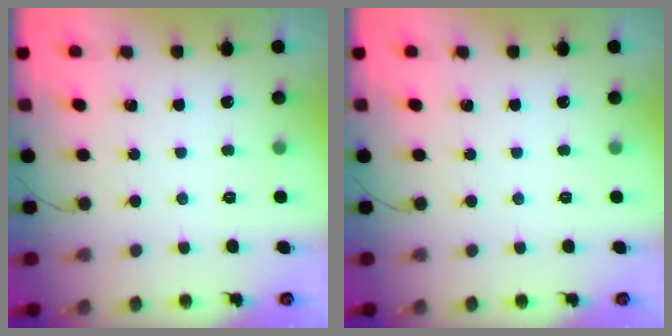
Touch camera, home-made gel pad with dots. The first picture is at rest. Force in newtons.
{"total": 0.0}